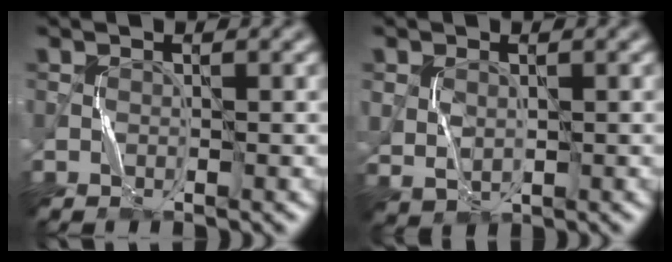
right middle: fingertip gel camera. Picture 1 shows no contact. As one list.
[{"total": 1.8, "force": [0.4, 1.5, 1.1], "torque": [-0.027, -0.003, 0.013]}]